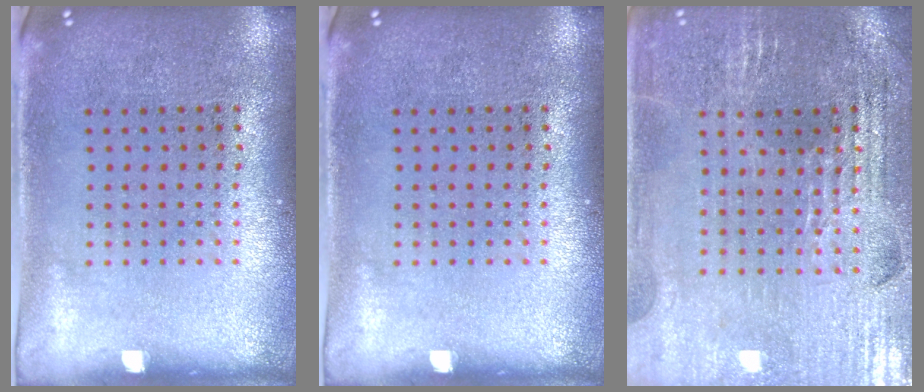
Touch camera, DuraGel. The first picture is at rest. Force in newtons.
{"total": 0.0}
{"total": 2.9, "press": 2.8, "slide": 0.5}